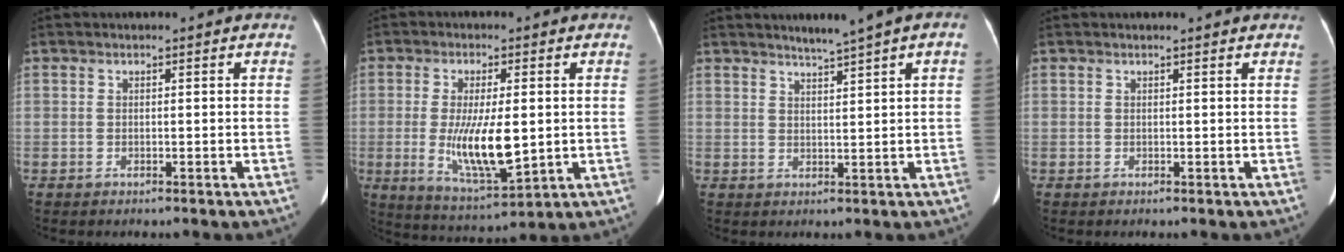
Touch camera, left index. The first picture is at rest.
{"total": 10.4, "force": [-0.5, 2.8, 10.0], "torque": [-0.190, -0.024, 0.002]}
{"total": 4.3, "force": [2.8, -0.5, 3.2], "torque": [-0.048, 0.009, 0.045]}
{"total": 1.8, "force": [1.7, -0.1, 0.5], "torque": [-0.012, 0.006, 0.019]}